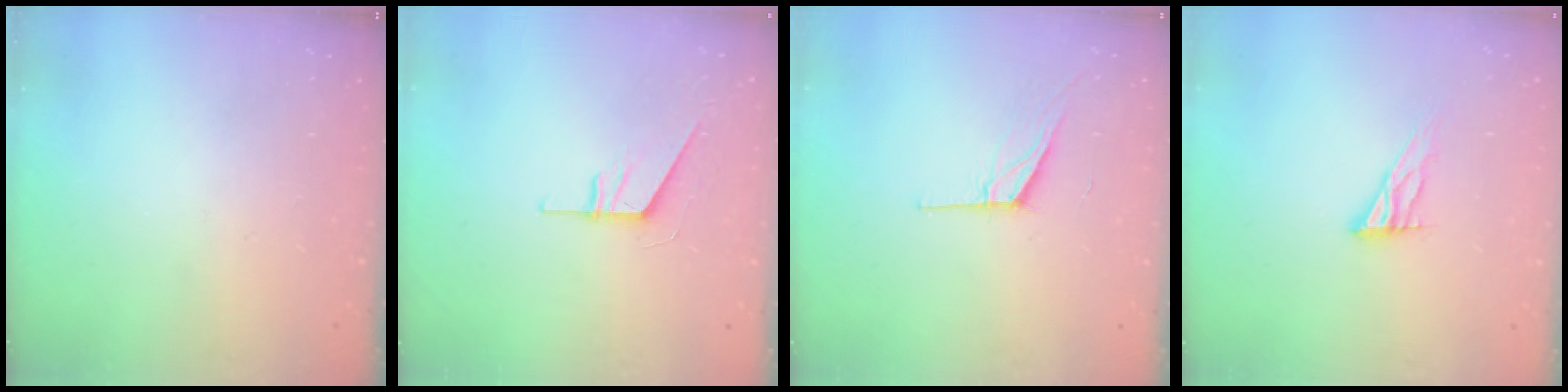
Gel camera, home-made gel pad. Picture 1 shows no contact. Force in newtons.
{"total": 5.9, "press": 5.9, "slide": 0.6}
{"total": 7.8, "press": 7.2, "slide": 3.2}
{"total": 9.2, "press": 9.1, "slide": 0.7}